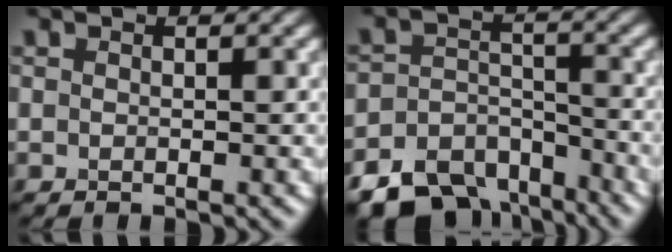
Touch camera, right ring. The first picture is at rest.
{"total": 8.8, "force": [-6.9, 4.9, 2.6], "torque": [-0.029, -0.013, -0.108]}